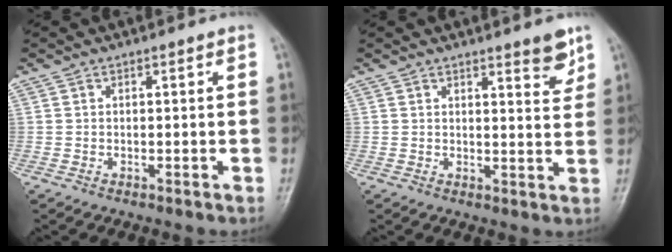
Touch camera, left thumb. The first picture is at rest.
{"total": 4.3, "force": [3.1, 0.9, 2.9], "torque": [-0.027, -0.025, 0.040]}